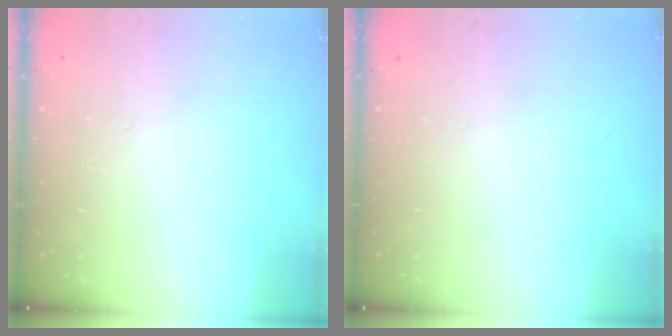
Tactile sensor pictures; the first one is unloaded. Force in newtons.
{"total": 0.0}